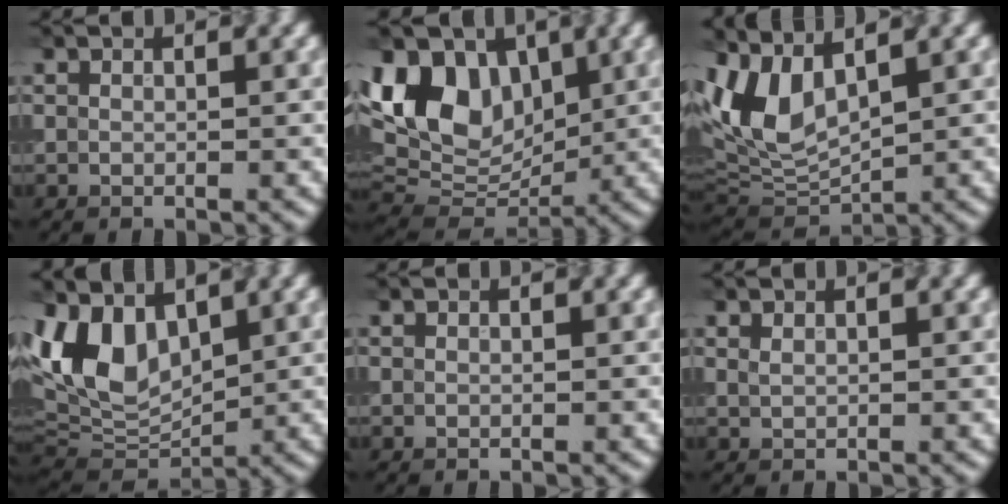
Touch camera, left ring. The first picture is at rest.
{"total": 10.5, "force": [3.2, 7.2, 7.0], "torque": [-0.128, 0.012, 0.047]}
{"total": 6.4, "force": [1.9, 3.4, 5.1], "torque": [-0.117, -0.003, 0.038]}
{"total": 7.5, "force": [2.4, 4.8, 5.3], "torque": [-0.108, -0.006, 0.040]}
{"total": 0.0}
{"total": 0.5, "force": [0.4, 0.2, 0.3], "torque": [-0.007, 0.001, 0.009]}